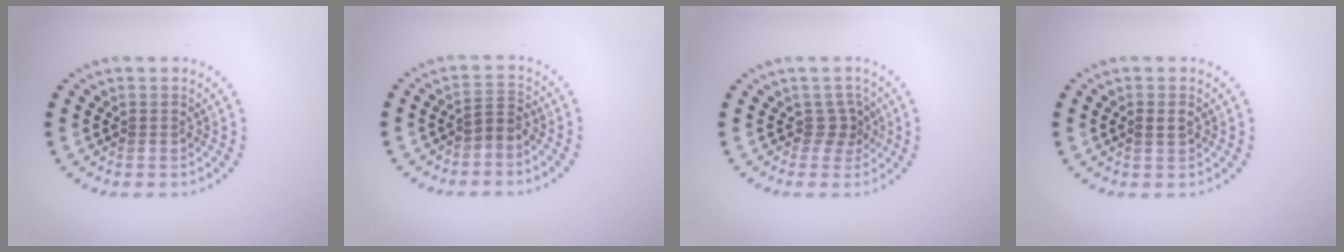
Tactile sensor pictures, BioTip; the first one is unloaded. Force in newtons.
{"total": 1.7, "press": 1.3, "slide": 1.2}
{"total": 1.9, "press": 1.3, "slide": 1.4}
{"total": 0.9, "press": 0.9, "slide": 0.1}